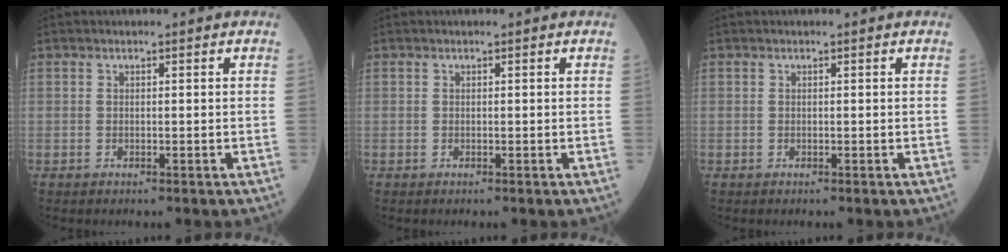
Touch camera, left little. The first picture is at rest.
{"total": 0.0}
{"total": 0.0}